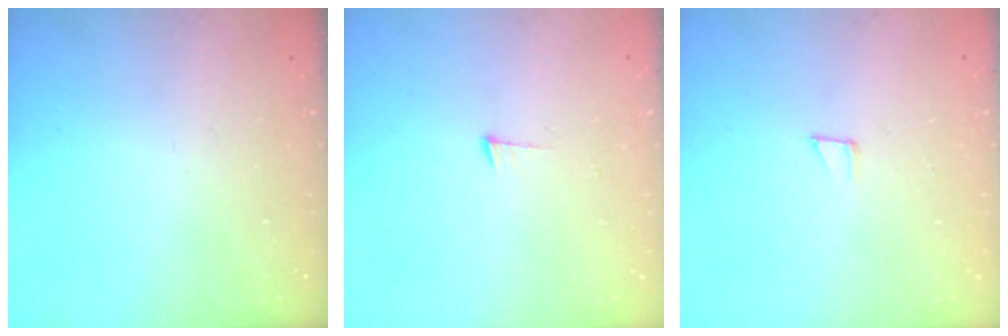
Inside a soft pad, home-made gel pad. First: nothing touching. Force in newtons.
{"total": 2.8, "press": 2.7, "slide": 0.5}
{"total": 2.5, "press": 2.5, "slide": 0.1}